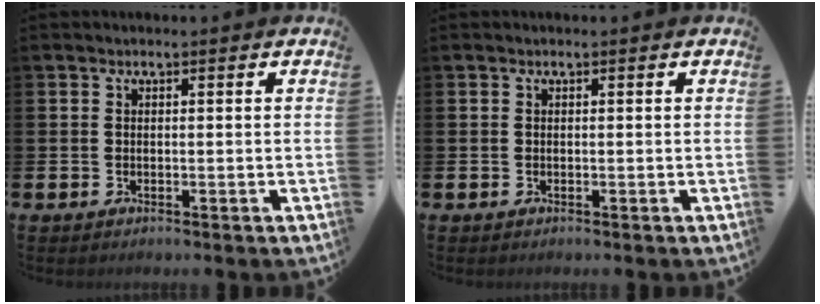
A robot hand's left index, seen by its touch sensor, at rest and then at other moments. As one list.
[{"total": 0.0}]